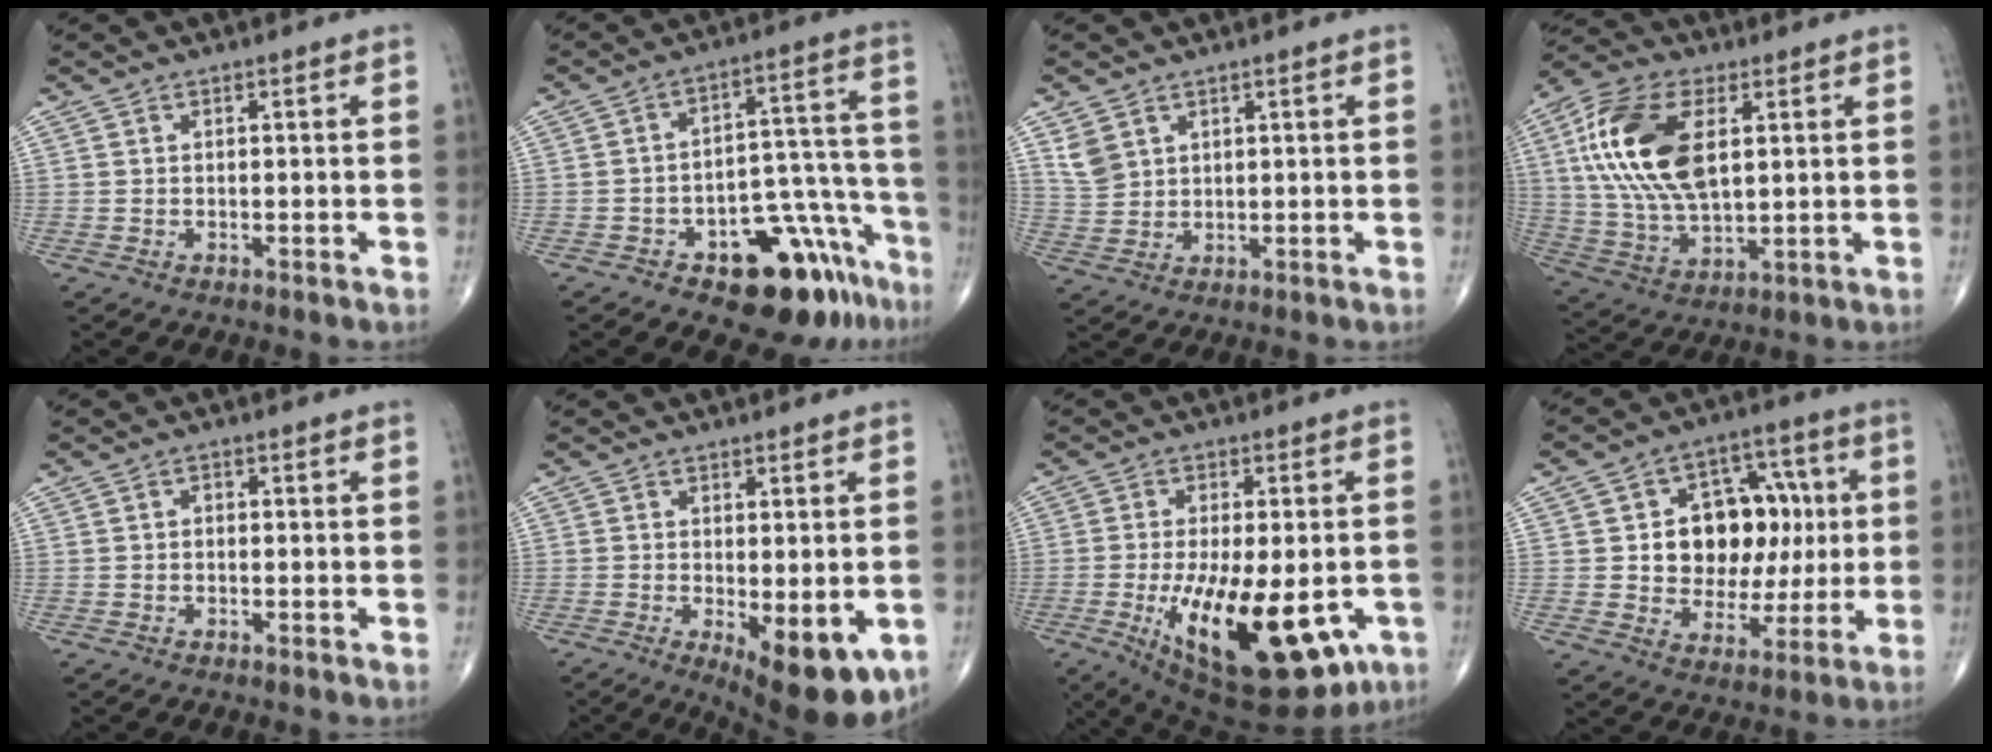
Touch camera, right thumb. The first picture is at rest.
{"total": 16.3, "force": [-10.1, 7.7, 10.3], "torque": [-0.075, 0.100, -0.140]}
{"total": 4.0, "force": [2.3, 2.8, 1.7], "torque": [-0.026, -0.010, 0.055]}
{"total": 19.0, "force": [4.7, 9.9, 15.5], "torque": [-0.308, -0.004, 0.086]}
{"total": 0.9, "force": [-0.1, 0.7, 0.6], "torque": [-0.004, 0.004, -0.004]}
{"total": 11.8, "force": [-4.1, 4.4, 10.1], "torque": [-0.128, -0.020, -0.049]}
{"total": 22.0, "force": [-7.2, 9.3, 18.6], "torque": [-0.276, -0.021, -0.087]}
{"total": 16.7, "force": [1.6, 12.0, 11.5], "torque": [-0.107, 0.021, 0.032]}